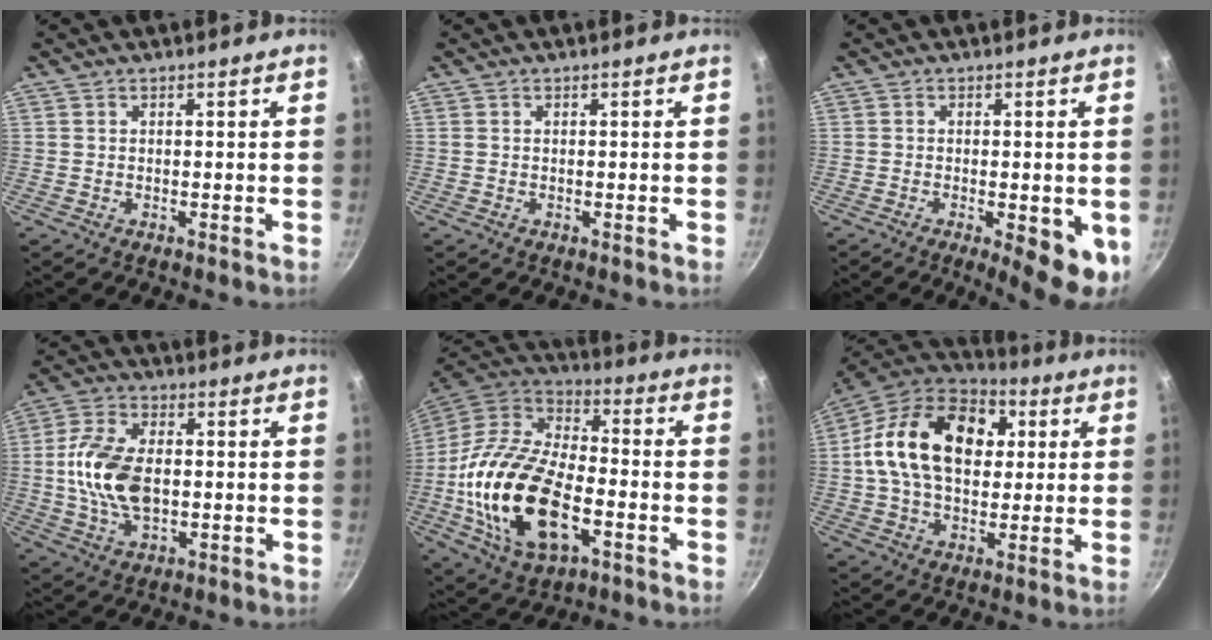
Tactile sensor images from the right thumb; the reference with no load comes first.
{"total": 0.0}
{"total": 9.2, "force": [-2.6, 3.0, 8.3], "torque": [-0.094, 0.000, -0.029]}
{"total": 12.9, "force": [-0.2, 7.8, 10.3], "torque": [-0.190, 0.014, -0.010]}
{"total": 25.1, "force": [-5.8, 14.1, 19.9], "torque": [-0.365, 0.020, -0.109]}
{"total": 22.3, "force": [4.0, 15.2, 15.8], "torque": [-0.243, 0.023, 0.051]}